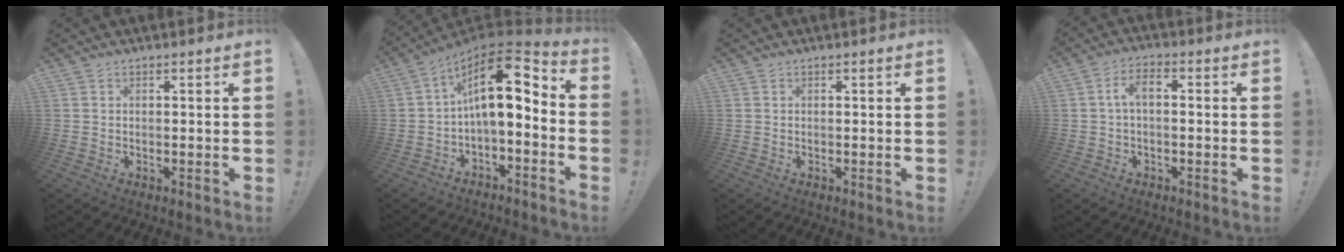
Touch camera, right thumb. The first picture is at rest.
{"total": 15.1, "force": [3.2, 6.2, 13.4], "torque": [-0.235, -0.012, 0.053]}
{"total": 0.0}
{"total": 4.9, "force": [-0.1, 2.0, 4.4], "torque": [-0.088, 0.006, -0.004]}